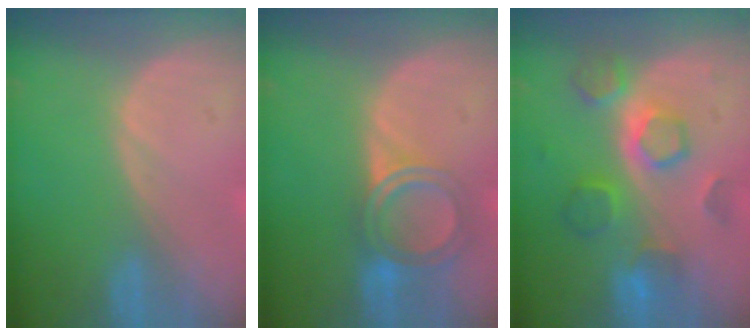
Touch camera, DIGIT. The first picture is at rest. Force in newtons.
{"total": 6.1, "press": 5.3, "slide": 3.0}
{"total": 8.2, "press": 7.7, "slide": 2.9}